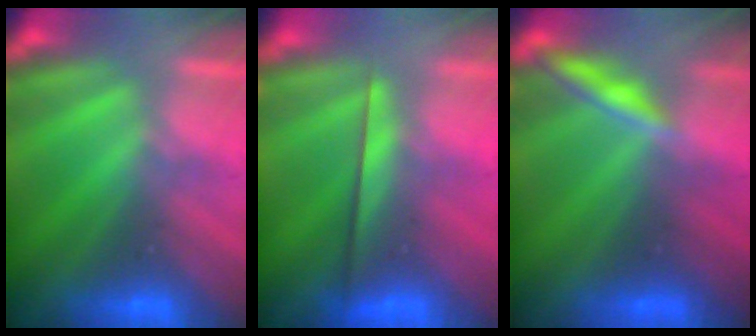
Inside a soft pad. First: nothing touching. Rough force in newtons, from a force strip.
{"total": 2.3}
{"total": 2.0}